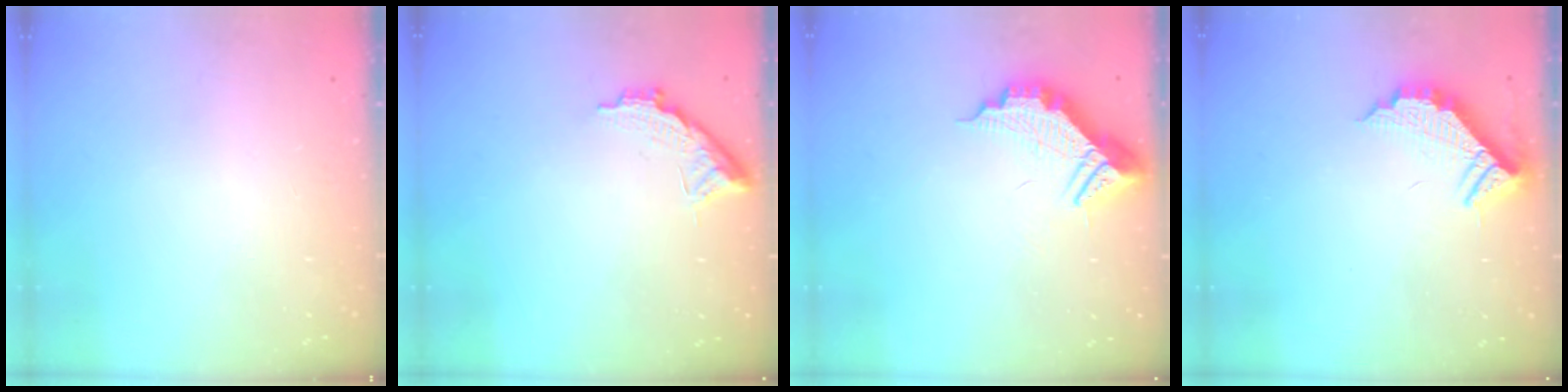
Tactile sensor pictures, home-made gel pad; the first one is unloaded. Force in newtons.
{"total": 8.3, "press": 8.3, "slide": 0.4}
{"total": 11.0, "press": 11.0, "slide": 0.9}
{"total": 9.6, "press": 9.6, "slide": 0.4}